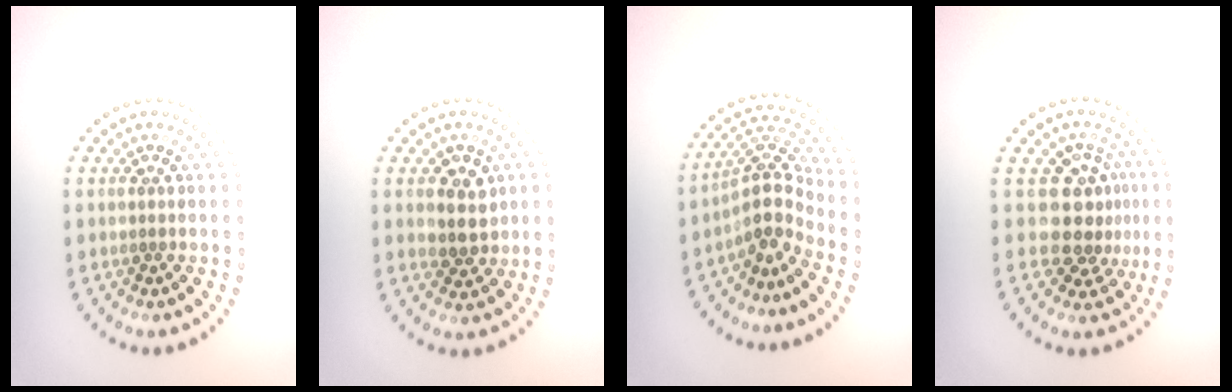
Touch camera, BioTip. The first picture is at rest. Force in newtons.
{"total": 2.9, "press": 2.7, "slide": 0.9}
{"total": 3.9, "press": 2.7, "slide": 2.8}
{"total": 3.9, "press": 3.0, "slide": 2.4}